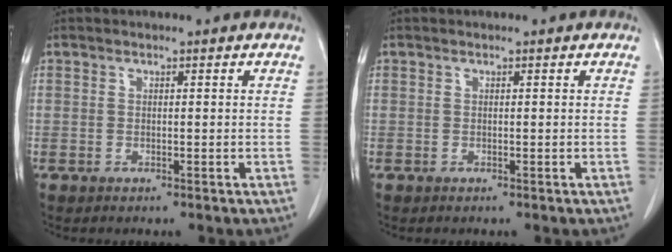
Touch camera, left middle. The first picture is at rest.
{"total": 0.0}